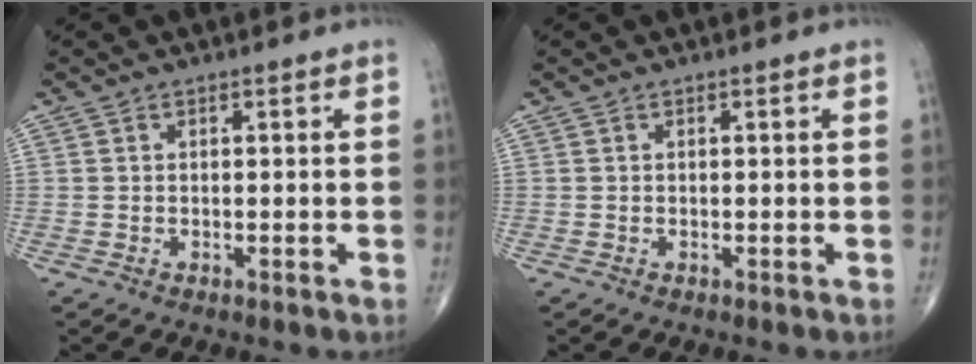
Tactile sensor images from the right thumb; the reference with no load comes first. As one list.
[{"total": 0.0}]